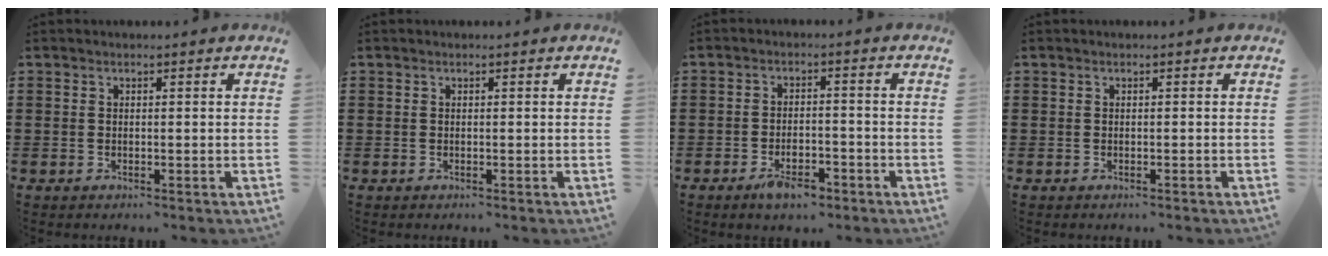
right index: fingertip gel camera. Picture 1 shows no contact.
{"total": 0.0}
{"total": 3.7, "force": [-2.6, 1.5, 2.2], "torque": [-0.041, 0.007, -0.048]}
{"total": 0.0}